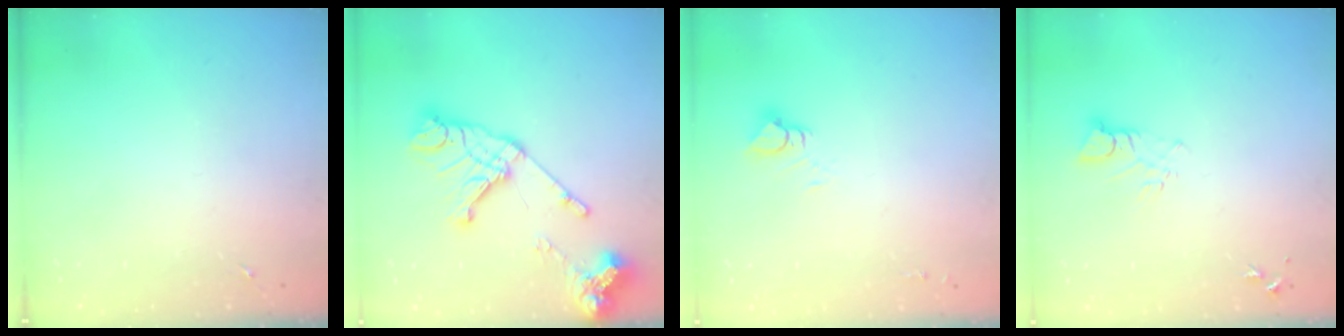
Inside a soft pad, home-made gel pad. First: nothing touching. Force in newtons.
{"total": 19.2, "press": 19.1, "slide": 2.3}
{"total": 4.5, "press": 4.5, "slide": 0.2}
{"total": 4.0, "press": 4.0, "slide": 0.4}